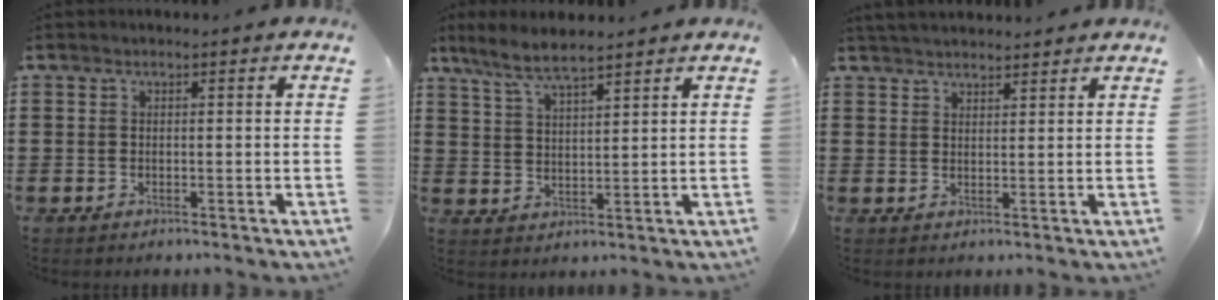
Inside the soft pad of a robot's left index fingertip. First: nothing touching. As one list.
[{"total": 5.1, "force": [4.4, 0.7, 2.5], "torque": [-0.065, -0.009, 0.079]}, {"total": 2.7, "force": [2.7, 0.2, 0.2], "torque": [-0.011, -0.002, 0.053]}]